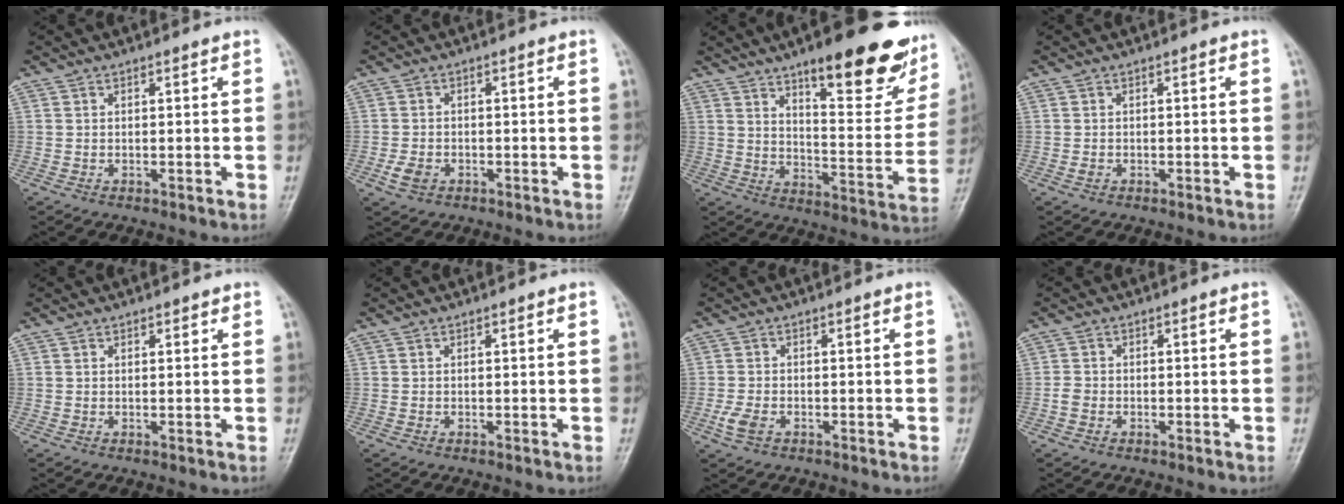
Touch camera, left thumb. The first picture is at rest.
{"total": 2.9, "force": [-1.3, 2.0, 1.6], "torque": [-0.034, 0.003, -0.025]}
{"total": 23.1, "force": [14.4, 7.1, 16.6], "torque": [-0.176, -0.066, 0.204]}
{"total": 0.6, "force": [-0.4, 0.5, 0.2], "torque": [-0.010, 0.000, -0.009]}
{"total": 0.6, "force": [0.4, 0.4, 0.3], "torque": [0.001, -0.001, 0.001]}
{"total": 0.0}
{"total": 3.1, "force": [-1.6, 1.9, 2.0], "torque": [-0.053, 0.003, -0.032]}
{"total": 1.8, "force": [-0.9, 1.4, 0.8], "torque": [-0.018, 0.006, -0.022]}